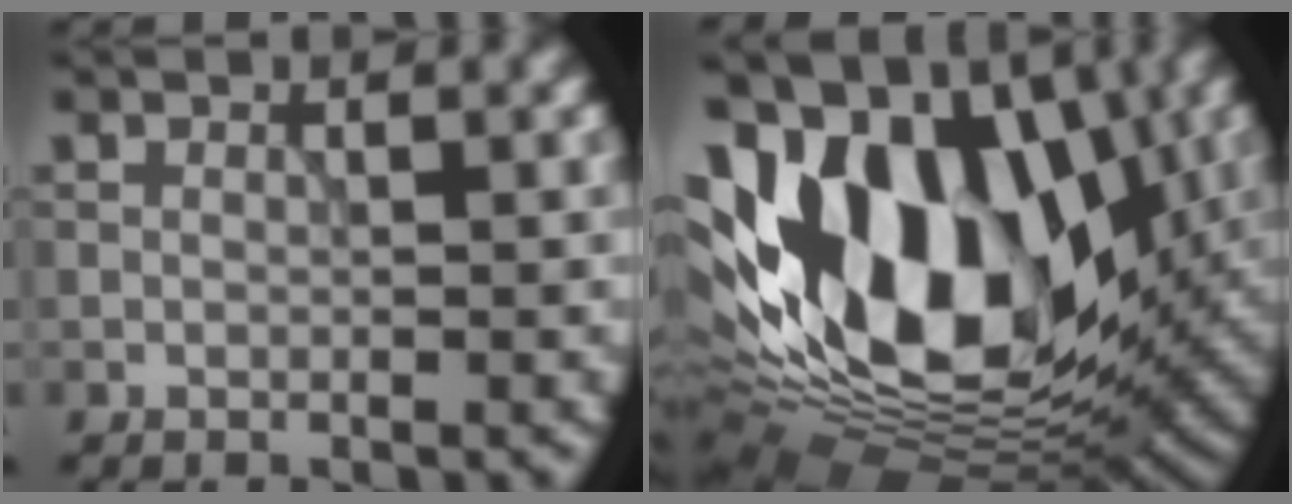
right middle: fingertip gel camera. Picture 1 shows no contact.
{"total": 17.1, "force": [2.0, 10.8, 13.1], "torque": [-0.231, 0.022, 0.015]}